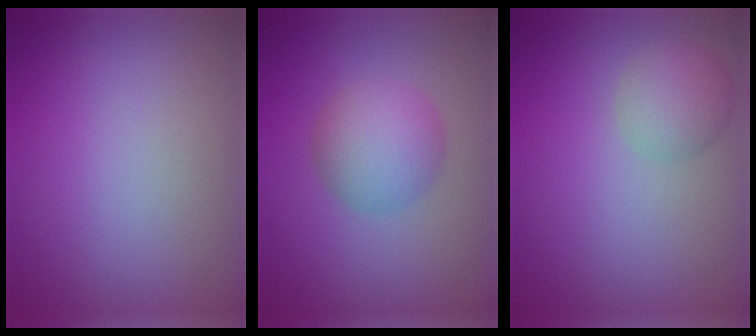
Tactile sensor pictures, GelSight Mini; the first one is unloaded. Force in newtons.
{"total": 4.0, "press": 4.0, "slide": 0.1}
{"total": 2.6, "press": 2.6, "slide": 0.1}